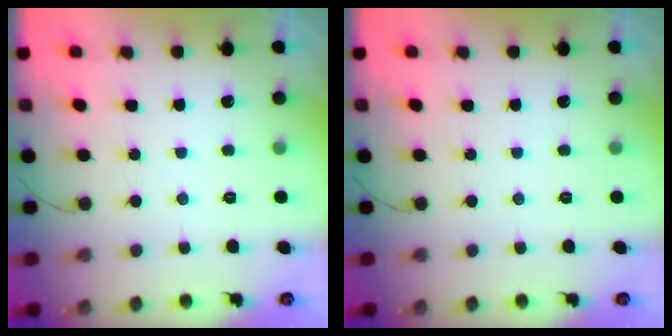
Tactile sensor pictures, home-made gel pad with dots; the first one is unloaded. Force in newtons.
{"total": 0.0}